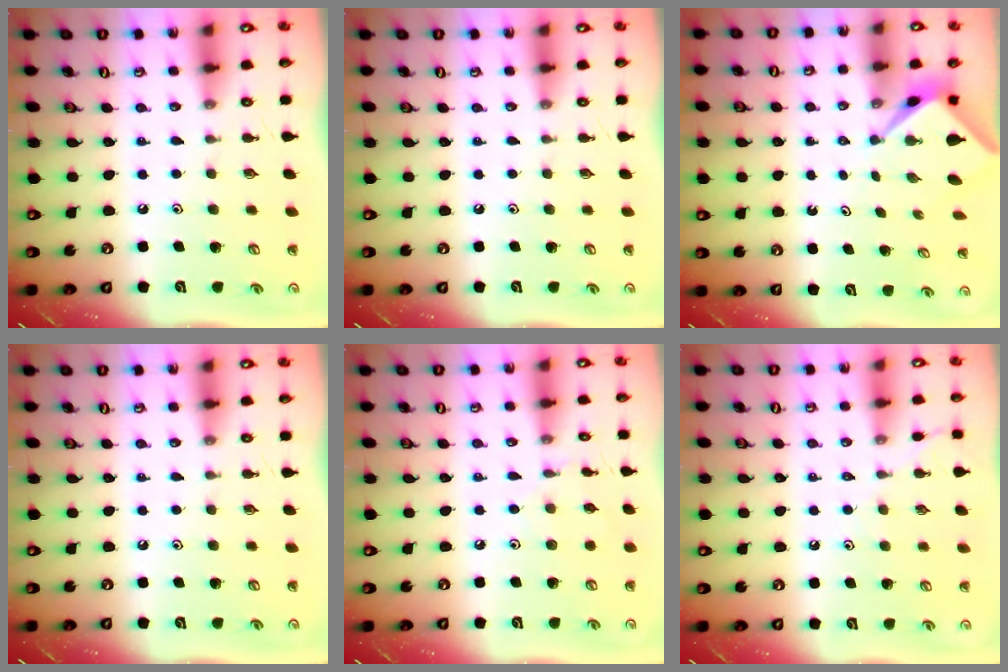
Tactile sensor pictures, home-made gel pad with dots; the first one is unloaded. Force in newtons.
{"total": 0.0}
{"total": 2.1, "press": 2.1, "slide": 0.2}
{"total": 0.0}
{"total": 4.3, "press": 4.3, "slide": 0.5}
{"total": 3.8, "press": 3.7, "slide": 0.5}